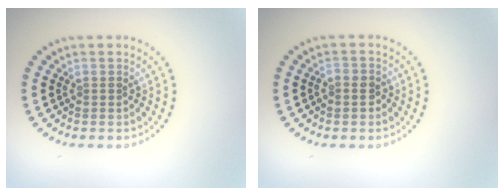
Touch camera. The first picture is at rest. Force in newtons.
{"total": 1.2, "press": 1.1, "slide": 0.4}